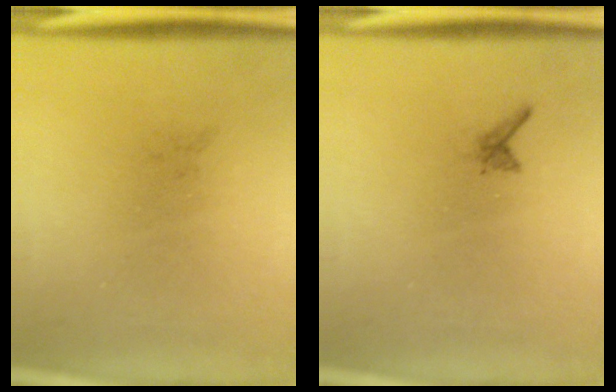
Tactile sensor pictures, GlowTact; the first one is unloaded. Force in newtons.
{"total": 0.6}